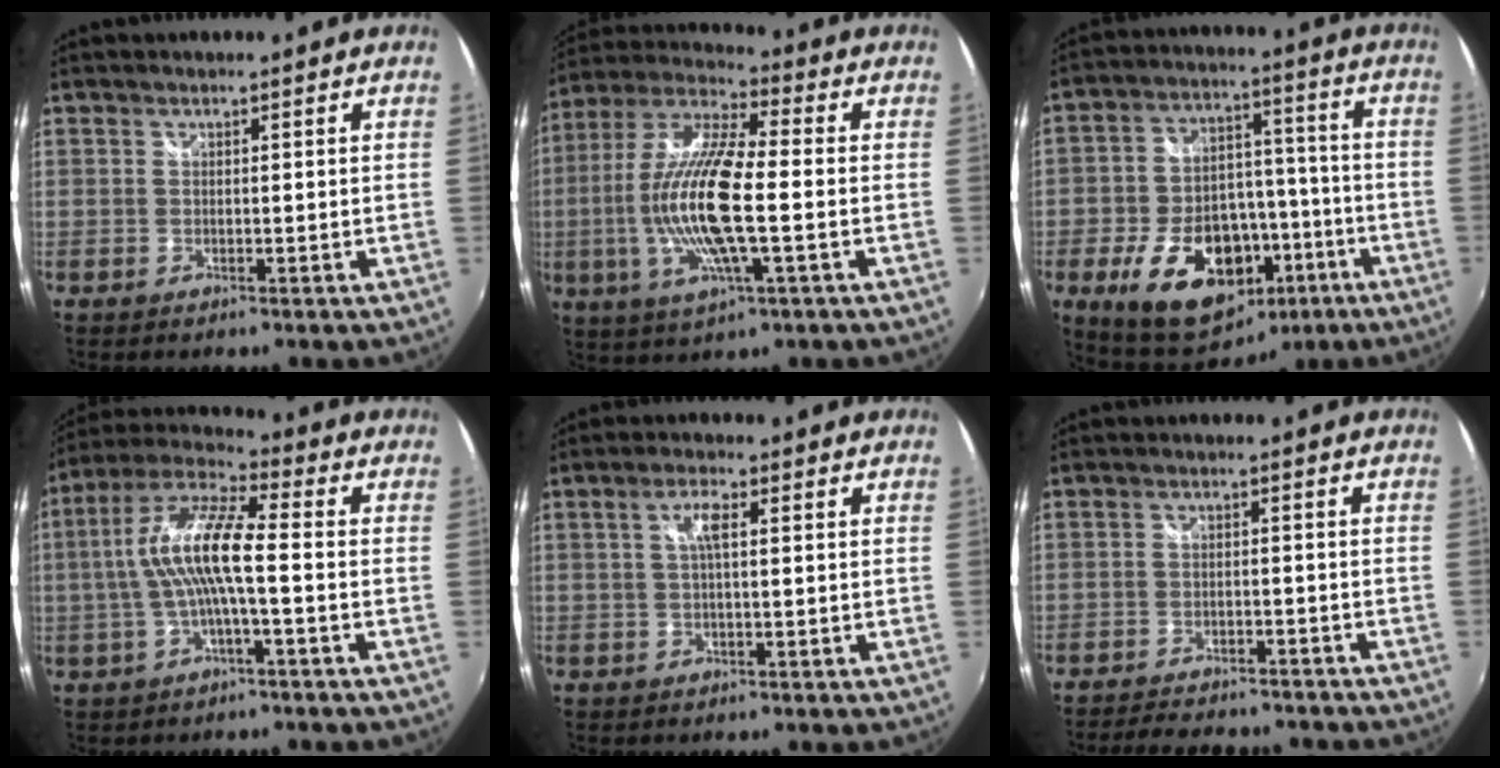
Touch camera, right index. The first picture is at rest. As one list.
[{"total": 17.8, "force": [-2.3, 4.1, 17.1], "torque": [-0.335, -0.007, -0.049]}, {"total": 20.2, "force": [-9.2, 13.0, 12.4], "torque": [-0.254, 0.024, -0.126]}, {"total": 12.0, "force": [-1.0, 2.1, 11.8], "torque": [-0.234, 0.015, -0.021]}, {"total": 3.1, "force": [0.5, 0.6, 3.0], "torque": [-0.059, 0.005, 0.008]}, {"total": 13.5, "force": [-11.8, 3.6, 5.6], "torque": [-0.120, -0.017, -0.161]}]